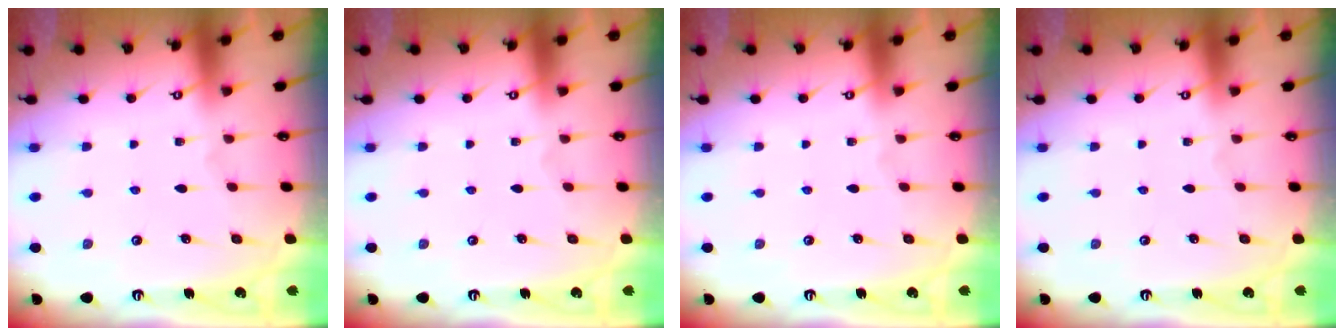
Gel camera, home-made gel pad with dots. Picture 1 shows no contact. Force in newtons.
{"total": 0.0}
{"total": 0.0}
{"total": 0.0}